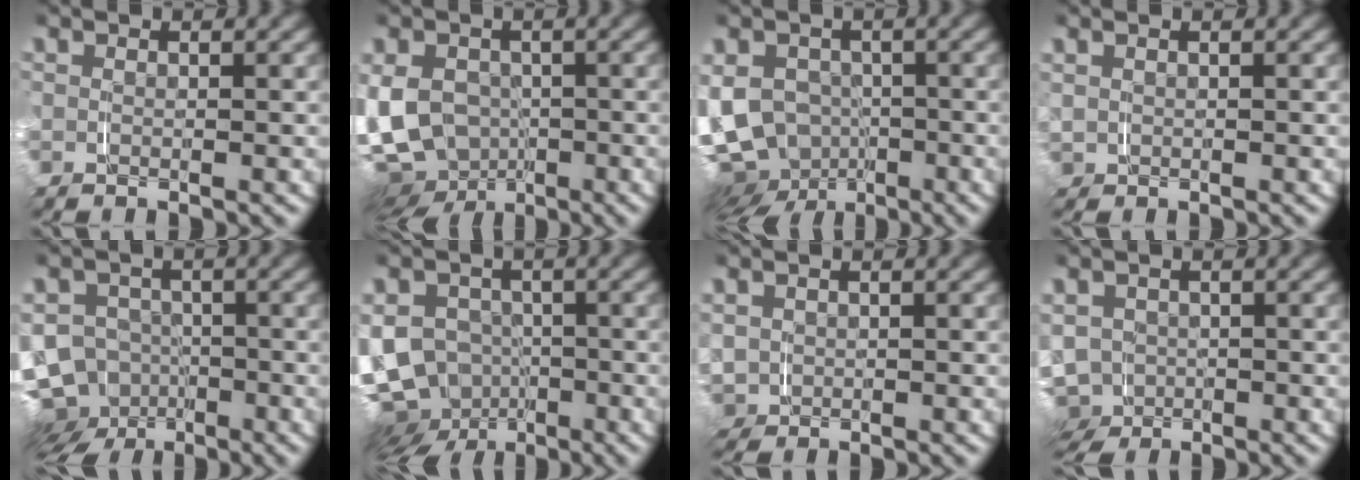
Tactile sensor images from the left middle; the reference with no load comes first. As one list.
[{"total": 9.1, "force": [-2.9, 7.8, 3.7], "torque": [-0.115, -0.048, -0.035]}, {"total": 10.7, "force": [-2.6, 9.6, 3.9], "torque": [-0.117, -0.052, -0.037]}, {"total": 1.5, "force": [0.4, 1.4, 0.5], "torque": [-0.023, 0.000, 0.008]}, {"total": 12.7, "force": [-4.6, 11.3, 3.4], "torque": [-0.102, -0.061, -0.077]}, {"total": 12.1, "force": [-2.6, 11.0, 4.3], "torque": [-0.117, -0.053, -0.043]}, {"total": 3.6, "force": [0.1, 3.4, 1.1], "torque": [-0.047, -0.014, 0.007]}, {"total": 8.8, "force": [-2.3, 8.0, 2.8], "torque": [-0.089, -0.037, -0.034]}]